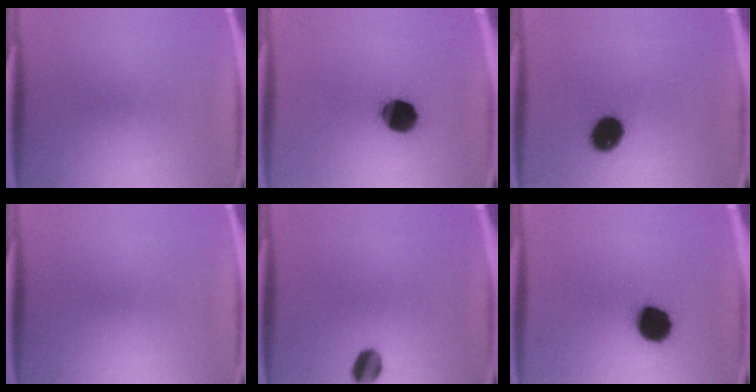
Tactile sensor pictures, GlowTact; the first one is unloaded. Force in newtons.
{"total": 13.2}
{"total": 9.2}
{"total": 0.0}
{"total": 5.0}
{"total": 12.6}